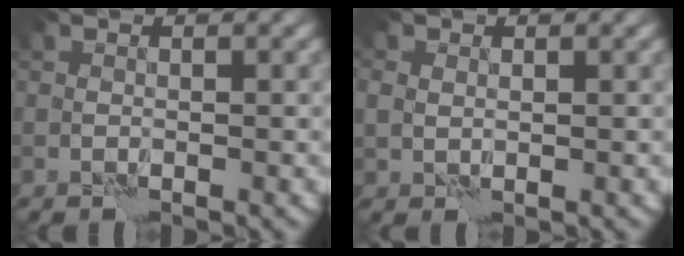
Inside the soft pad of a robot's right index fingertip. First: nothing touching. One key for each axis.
{"total": 1.6, "fx": 0.8, "fy": 1.1, "fz": 0.7, "tx": -0.016, "ty": 0.001, "tz": 0.013}